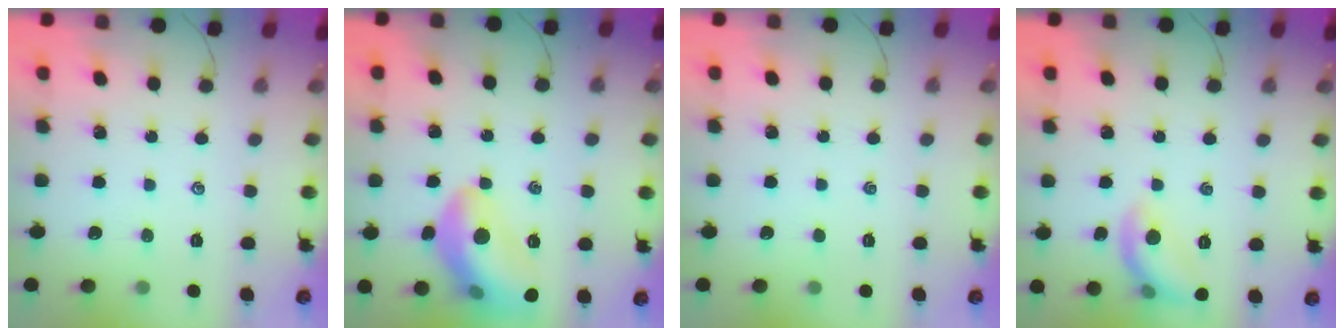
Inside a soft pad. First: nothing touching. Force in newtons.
{"total": 15.7, "press": 15.6, "slide": 1.9}
{"total": 0.0}
{"total": 9.5, "press": 9.4, "slide": 1.3}